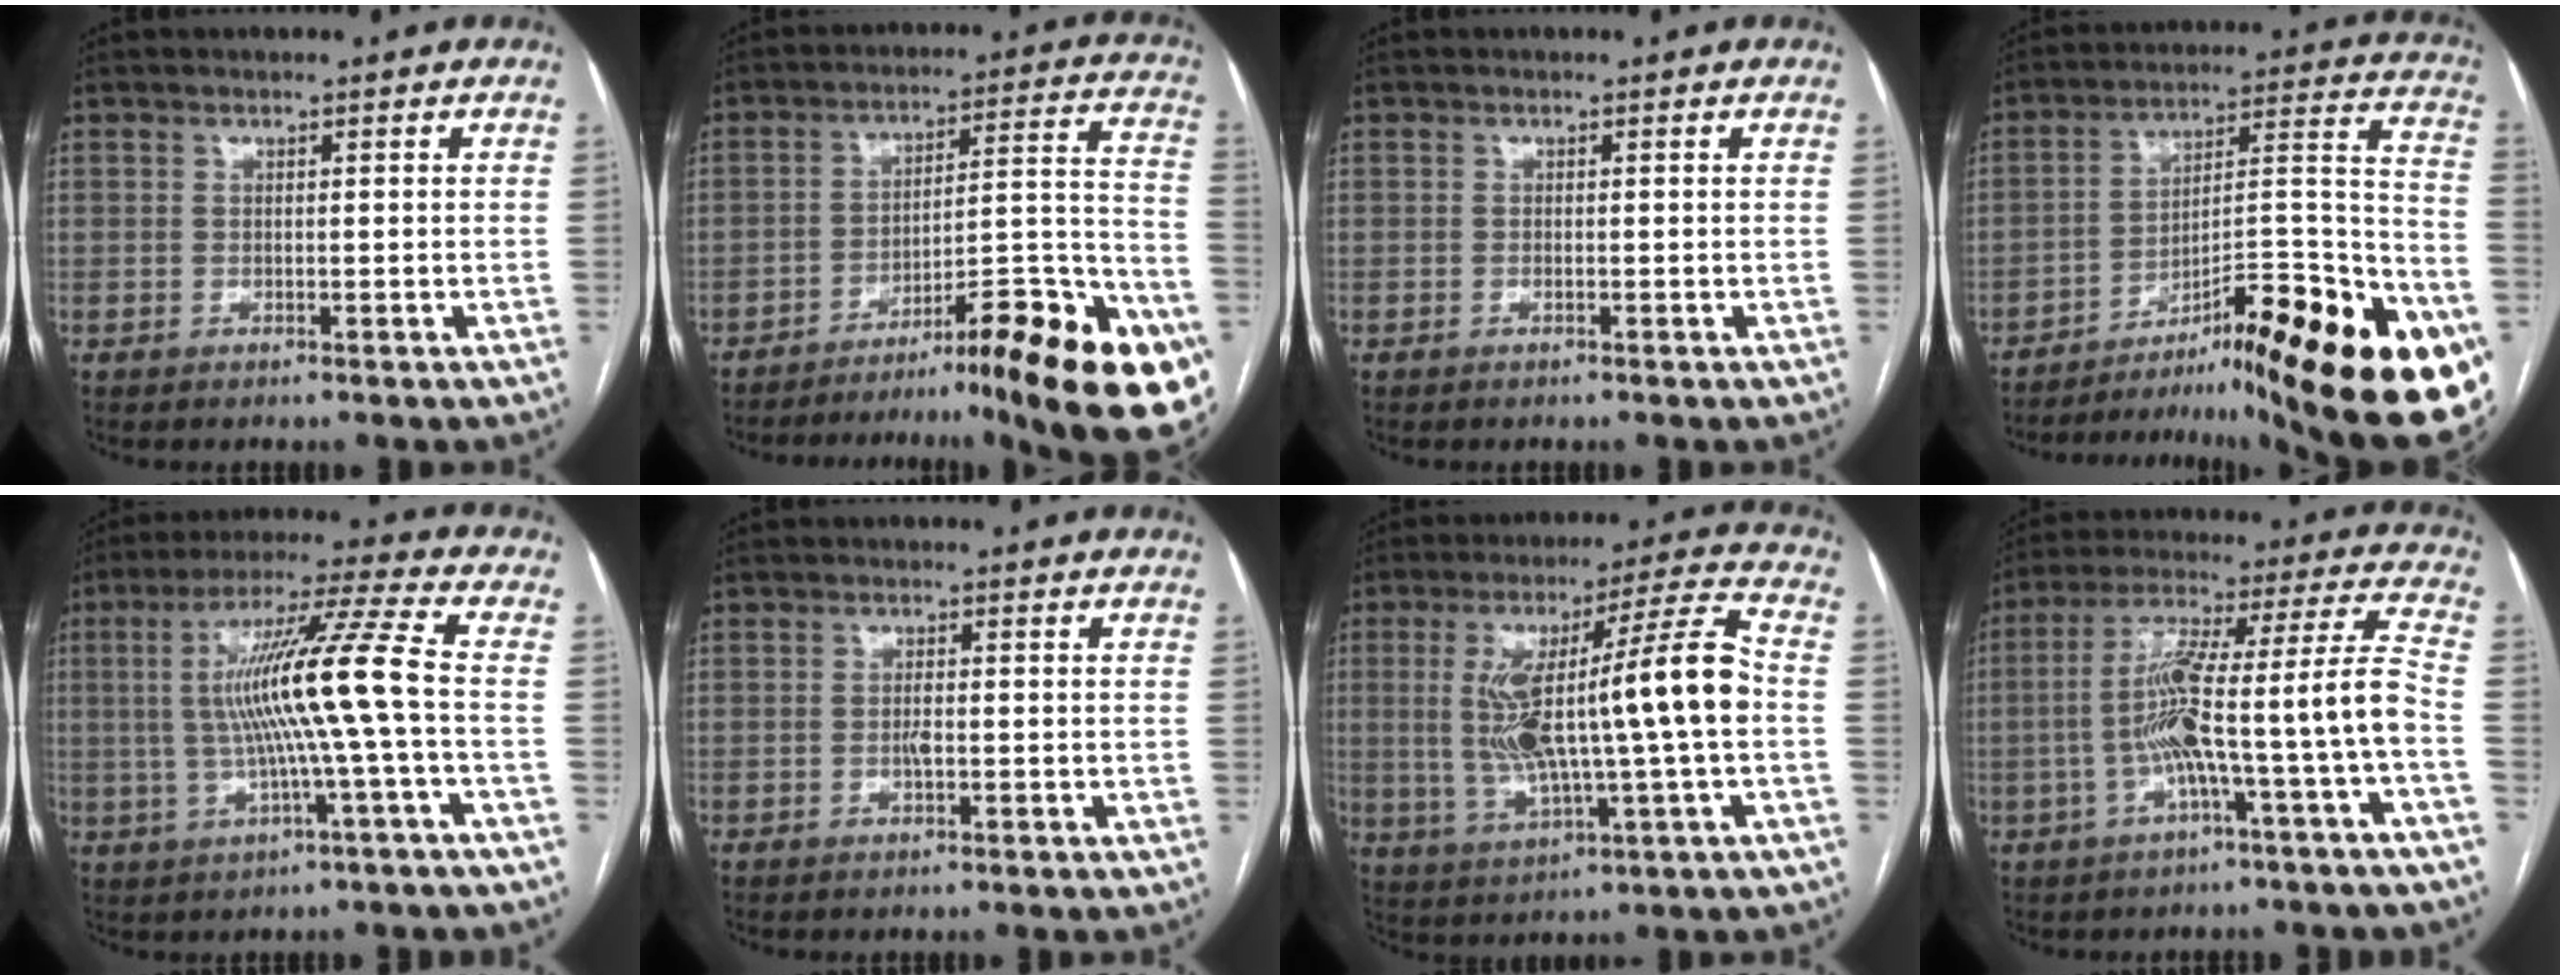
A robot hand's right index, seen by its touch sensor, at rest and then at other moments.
{"total": 24.7, "force": [-16.7, 2.5, 18.0], "torque": [-0.140, 0.031, -0.234]}
{"total": 0.0}
{"total": 30.1, "force": [-19.9, 2.8, 22.3], "torque": [-0.212, -0.002, -0.287]}
{"total": 13.2, "force": [-0.4, -1.5, 13.1], "torque": [-0.238, 0.015, -0.008]}
{"total": 1.4, "force": [-0.4, 0.3, 1.4], "torque": [-0.026, 0.000, -0.007]}
{"total": 17.7, "force": [0.0, 1.0, 17.6], "torque": [-0.320, 0.023, 0.002]}
{"total": 14.0, "force": [-3.9, -0.5, 13.4], "torque": [-0.238, 0.033, -0.067]}